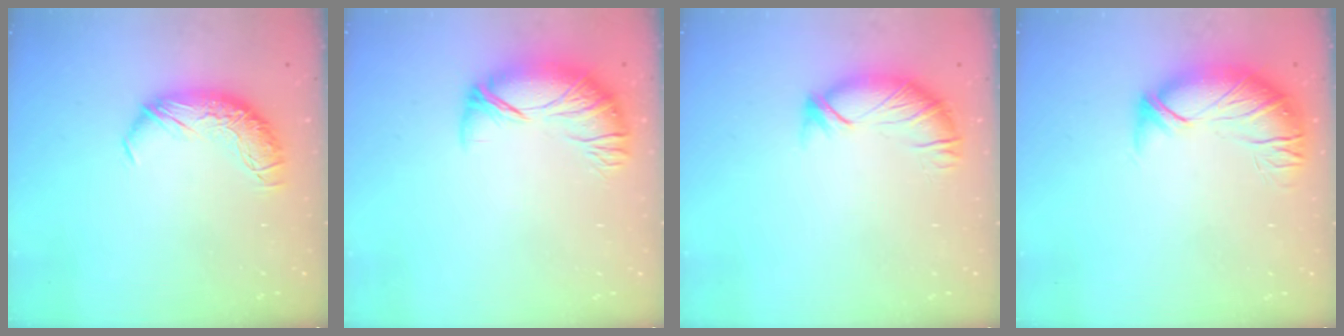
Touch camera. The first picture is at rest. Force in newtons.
{"total": 2.7, "press": 1.5, "slide": 2.3}
{"total": 3.1, "press": 3.0, "slide": 0.8}
{"total": 2.7, "press": 1.2, "slide": 2.5}